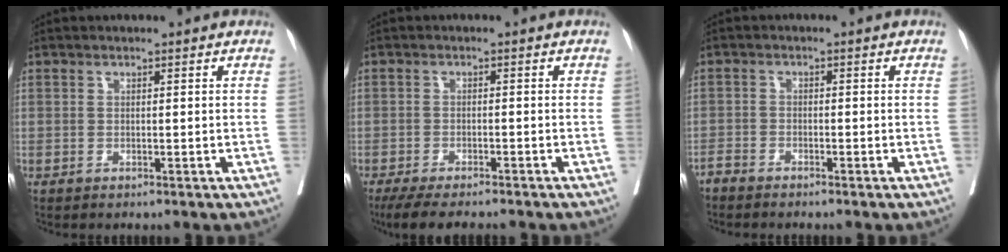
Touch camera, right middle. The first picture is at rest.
{"total": 8.8, "force": [-7.6, 1.1, 4.4], "torque": [-0.059, -0.014, -0.117]}
{"total": 1.8, "force": [-1.8, 0.0, 0.2], "torque": [0.000, -0.003, -0.035]}